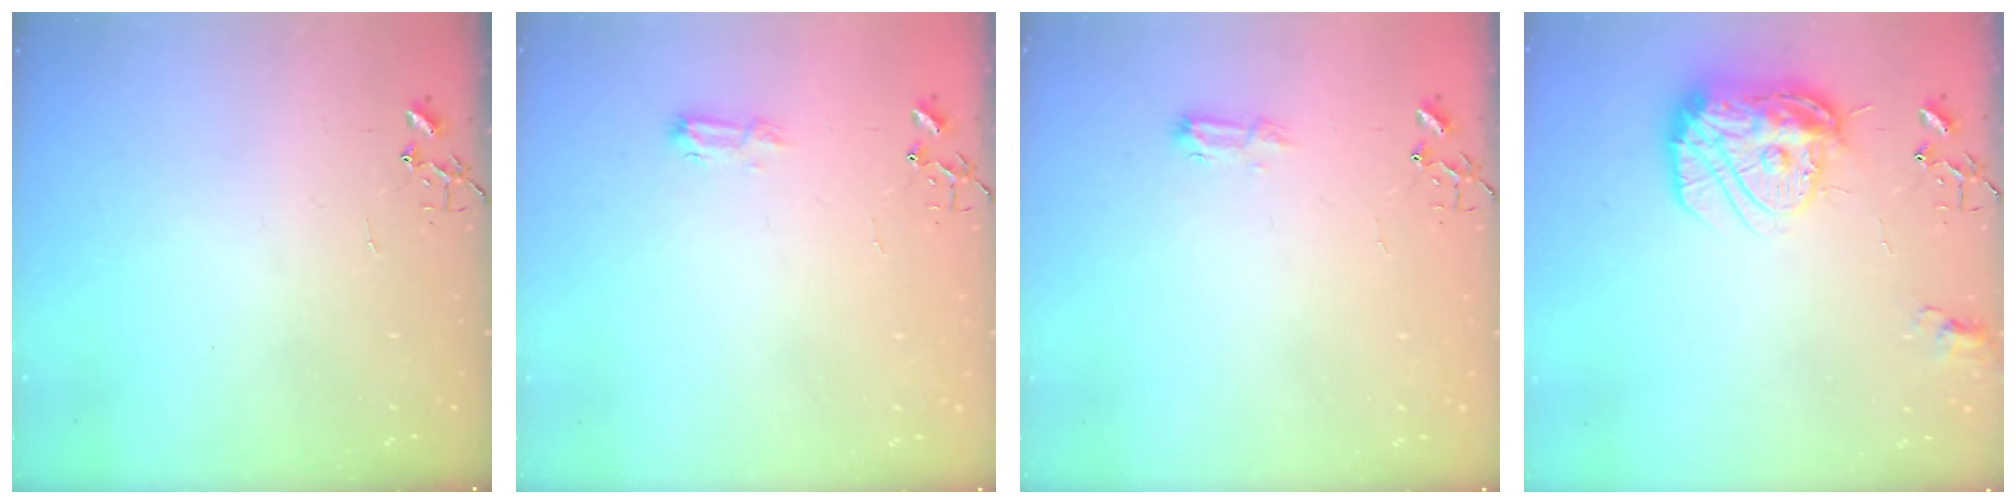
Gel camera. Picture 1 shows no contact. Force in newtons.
{"total": 7.7, "press": 7.6, "slide": 0.9}
{"total": 7.7, "press": 7.6, "slide": 0.9}
{"total": 15.0, "press": 14.9, "slide": 1.1}